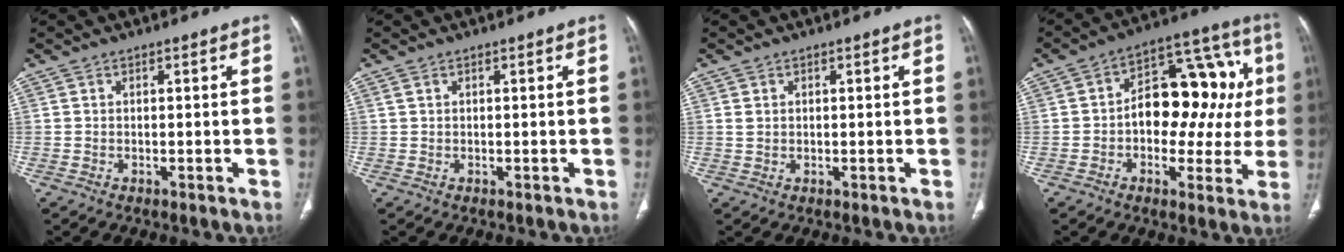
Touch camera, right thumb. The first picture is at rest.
{"total": 0.5, "force": [0.2, 0.4, 0.3], "torque": [-0.009, 0.008, 0.006]}
{"total": 1.0, "force": [0.4, 0.8, 0.5], "torque": [-0.010, -0.001, 0.011]}
{"total": 18.5, "force": [1.0, 11.2, 14.7], "torque": [-0.150, 0.044, 0.012]}